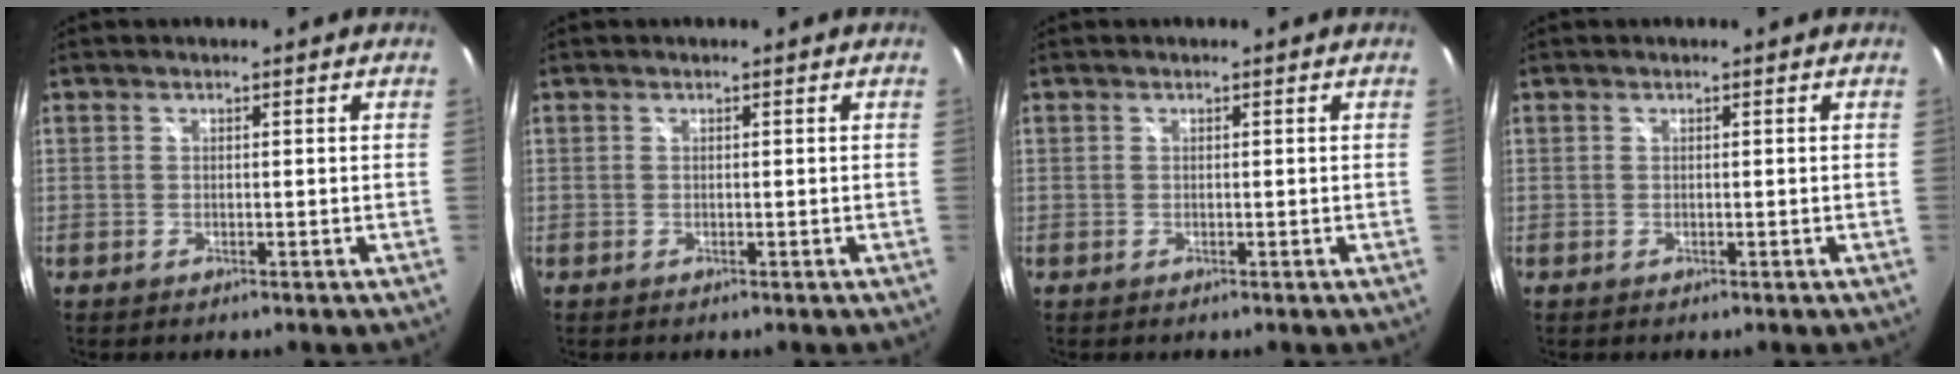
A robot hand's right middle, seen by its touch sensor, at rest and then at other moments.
{"total": 0.0}
{"total": 0.0}
{"total": 0.0}